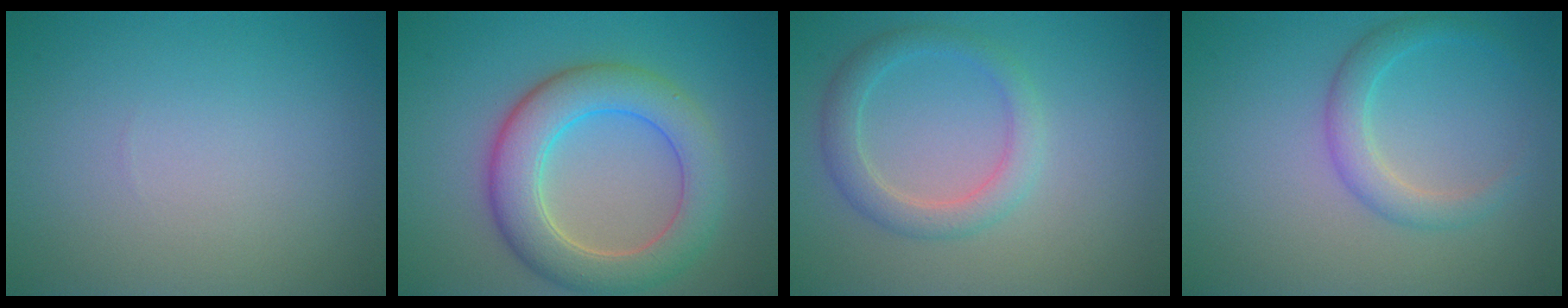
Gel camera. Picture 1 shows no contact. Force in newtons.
{"total": 6.8, "press": 6.8, "slide": 0.3}
{"total": 2.8, "press": 2.8, "slide": 0.1}
{"total": 2.5, "press": 2.5, "slide": 0.0}